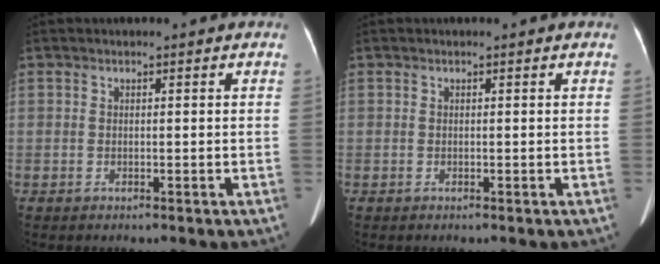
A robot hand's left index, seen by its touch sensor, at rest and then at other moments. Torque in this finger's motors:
{"motor_torque": [0.05, 0.05, 0.03, 0.02]}